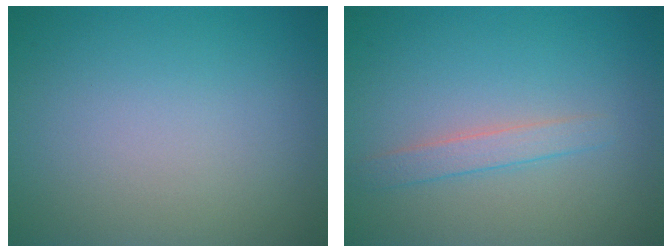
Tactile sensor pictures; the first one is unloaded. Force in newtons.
{"total": 1.7, "press": 1.7, "slide": 0.0}